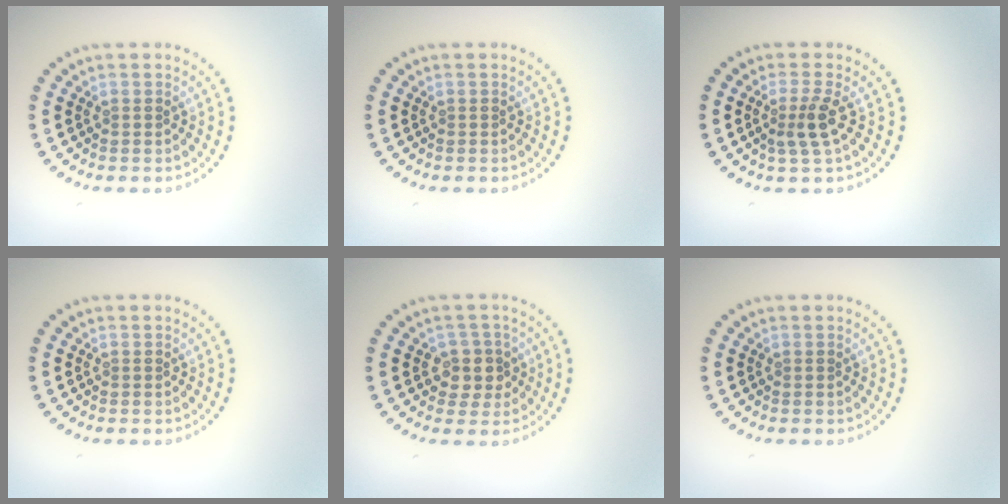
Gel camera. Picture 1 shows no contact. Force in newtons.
{"total": 0.0}
{"total": 2.4, "press": 1.8, "slide": 1.5}
{"total": 0.0}
{"total": 2.5, "press": 2.2, "slide": 1.2}
{"total": 0.0}